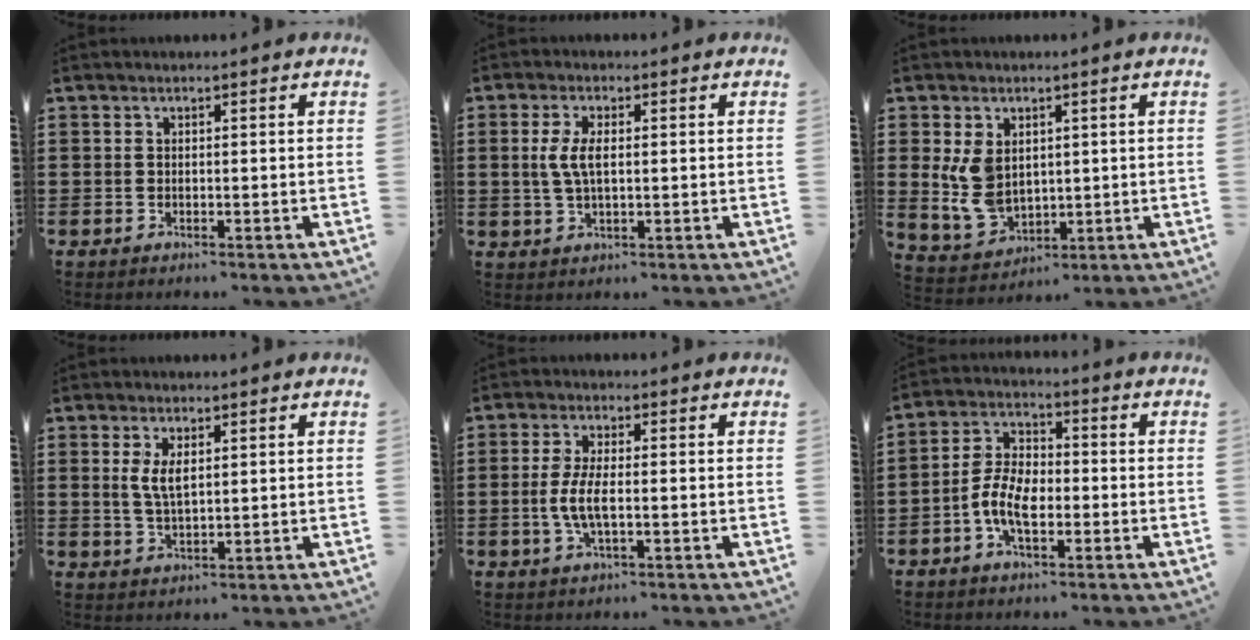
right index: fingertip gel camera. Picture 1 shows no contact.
{"total": 4.6, "force": [0.6, 2.0, 4.1], "torque": [-0.098, 0.002, 0.003]}
{"total": 6.5, "force": [1.5, 4.7, 4.2], "torque": [-0.112, 0.005, 0.027]}
{"total": 3.7, "force": [1.1, 1.5, 3.2], "torque": [-0.066, 0.006, 0.018]}
{"total": 5.0, "force": [-0.8, 1.6, 4.6], "torque": [-0.109, -0.004, -0.023]}
{"total": 7.1, "force": [-2.3, 3.7, 5.6], "torque": [-0.137, 0.001, -0.051]}